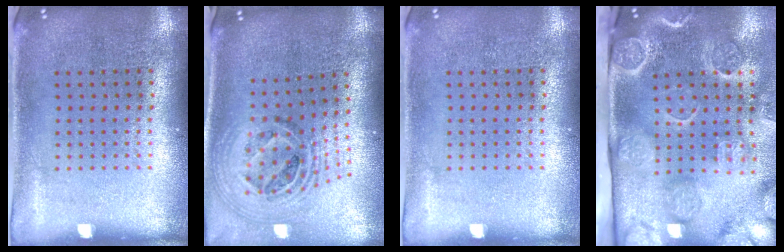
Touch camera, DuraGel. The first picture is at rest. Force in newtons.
{"total": 1.9, "press": 1.5, "slide": 1.1}
{"total": 0.0}
{"total": 4.5, "press": 3.5, "slide": 2.8}